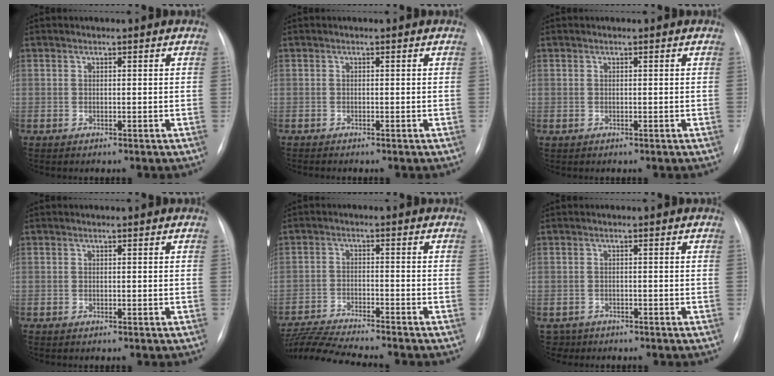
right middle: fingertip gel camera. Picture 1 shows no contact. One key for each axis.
{"total": 0.9, "fx": -0.8, "fy": 0.0, "fz": 0.4, "tx": -0.004, "ty": -0.001, "tz": -0.011}
{"total": 0.0}
{"total": 0.0}
{"total": 12.2, "fx": -11.2, "fy": -0.3, "fz": 4.7, "tx": -0.086, "ty": -0.014, "tz": -0.189}
{"total": 2.5, "fx": -2.1, "fy": 1.3, "fz": -0.6, "tx": 0.006, "ty": 0.001, "tz": -0.036}